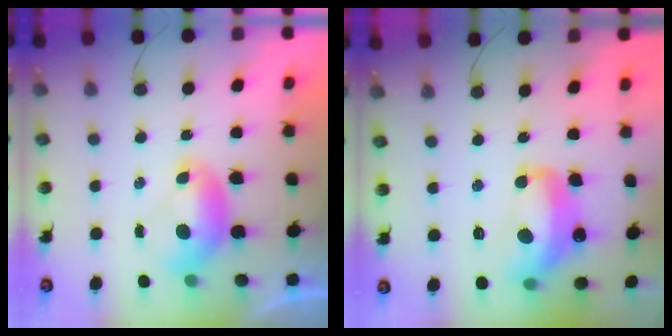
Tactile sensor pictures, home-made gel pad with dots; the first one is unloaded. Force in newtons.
{"total": 9.1, "press": 9.1, "slide": 0.7}